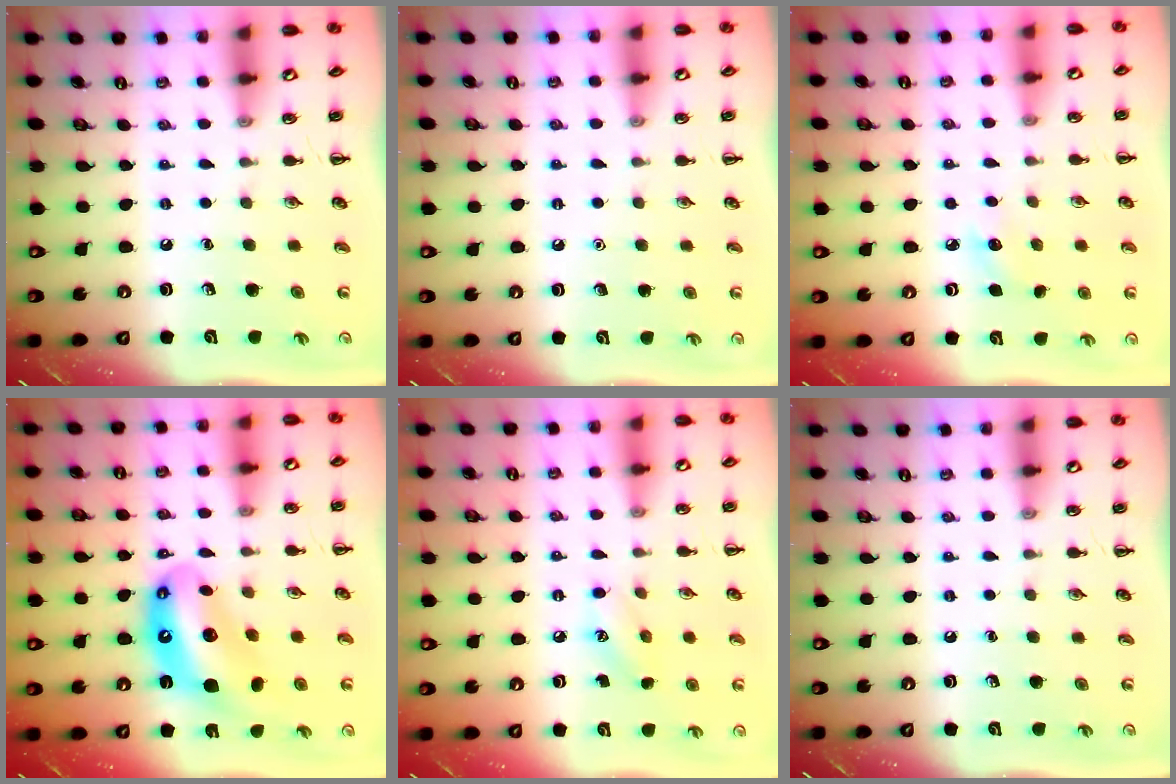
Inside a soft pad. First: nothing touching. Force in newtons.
{"total": 1.6, "press": 1.6, "slide": 0.1}
{"total": 6.3, "press": 6.0, "slide": 1.9}
{"total": 13.6, "press": 13.1, "slide": 3.7}
{"total": 8.1, "press": 7.9, "slide": 1.8}
{"total": 0.0}